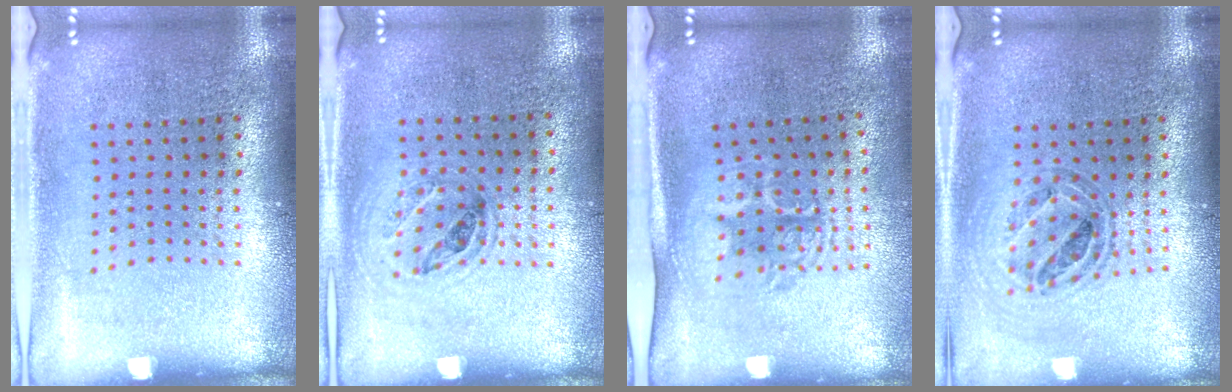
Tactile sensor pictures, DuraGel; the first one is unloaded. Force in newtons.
{"total": 1.0, "press": 0.9, "slide": 0.5}
{"total": 1.7, "press": 1.4, "slide": 1.1}
{"total": 0.7, "press": 0.7, "slide": 0.0}